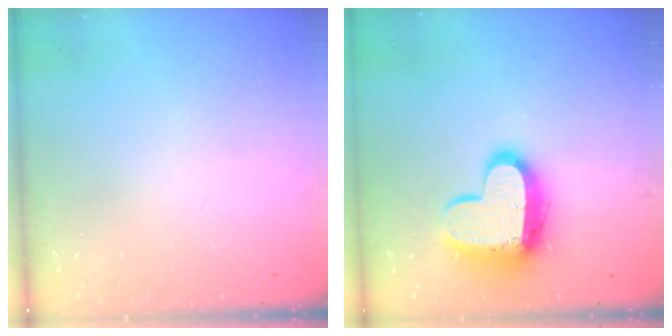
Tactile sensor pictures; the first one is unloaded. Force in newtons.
{"total": 14.2, "press": 14.1, "slide": 1.1}